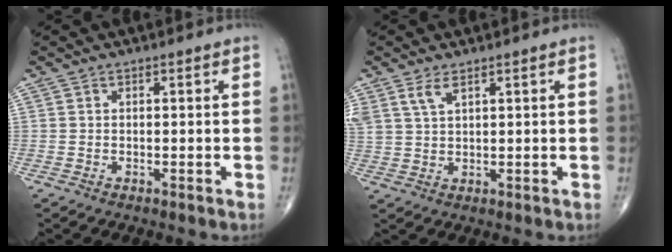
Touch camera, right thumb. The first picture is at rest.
{"total": 3.8, "force": [2.4, 1.5, 2.5], "torque": [-0.057, -0.004, 0.057]}